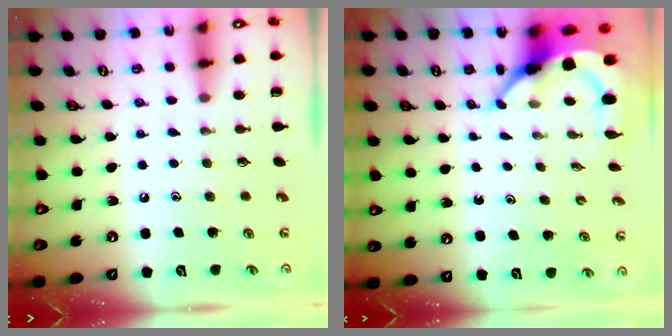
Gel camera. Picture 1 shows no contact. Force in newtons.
{"total": 5.8, "press": 5.8, "slide": 0.8}